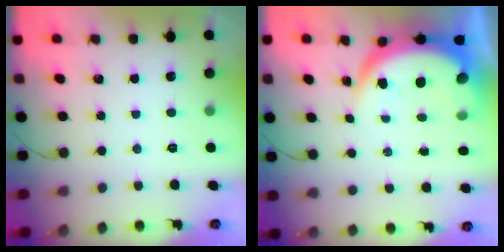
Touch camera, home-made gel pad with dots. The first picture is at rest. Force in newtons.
{"total": 9.1, "press": 9.1, "slide": 1.1}